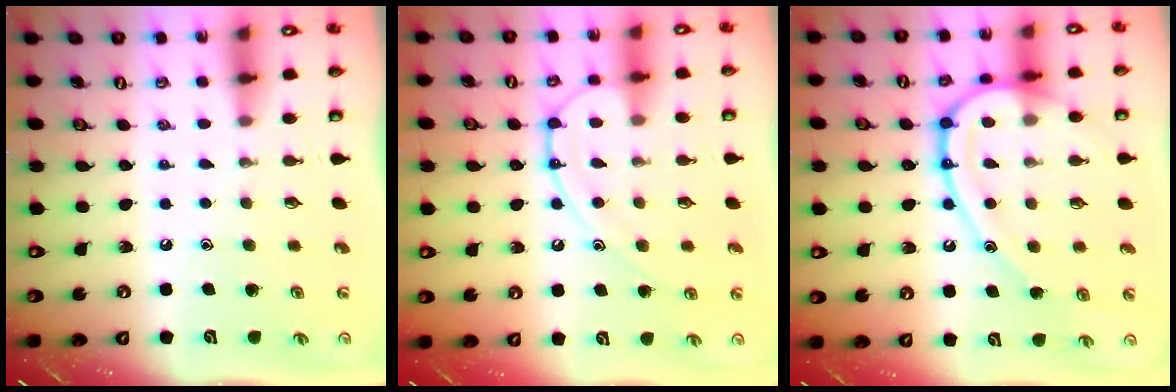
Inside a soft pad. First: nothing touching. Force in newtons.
{"total": 11.8, "press": 11.8, "slide": 1.3}
{"total": 18.1, "press": 18.0, "slide": 1.8}